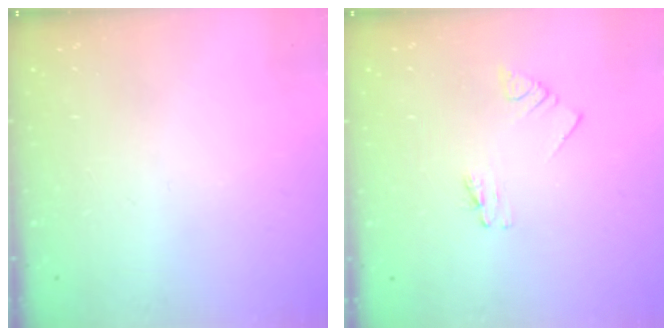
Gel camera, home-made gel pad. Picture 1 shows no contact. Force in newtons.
{"total": 1.1, "press": 1.1, "slide": 0.0}